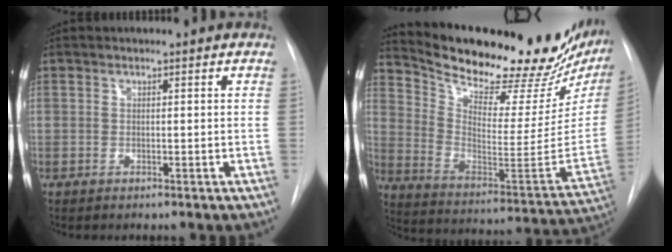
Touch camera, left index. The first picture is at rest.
{"total": 30.3, "force": [25.6, 7.5, 14.3], "torque": [-0.240, -0.065, 0.353]}